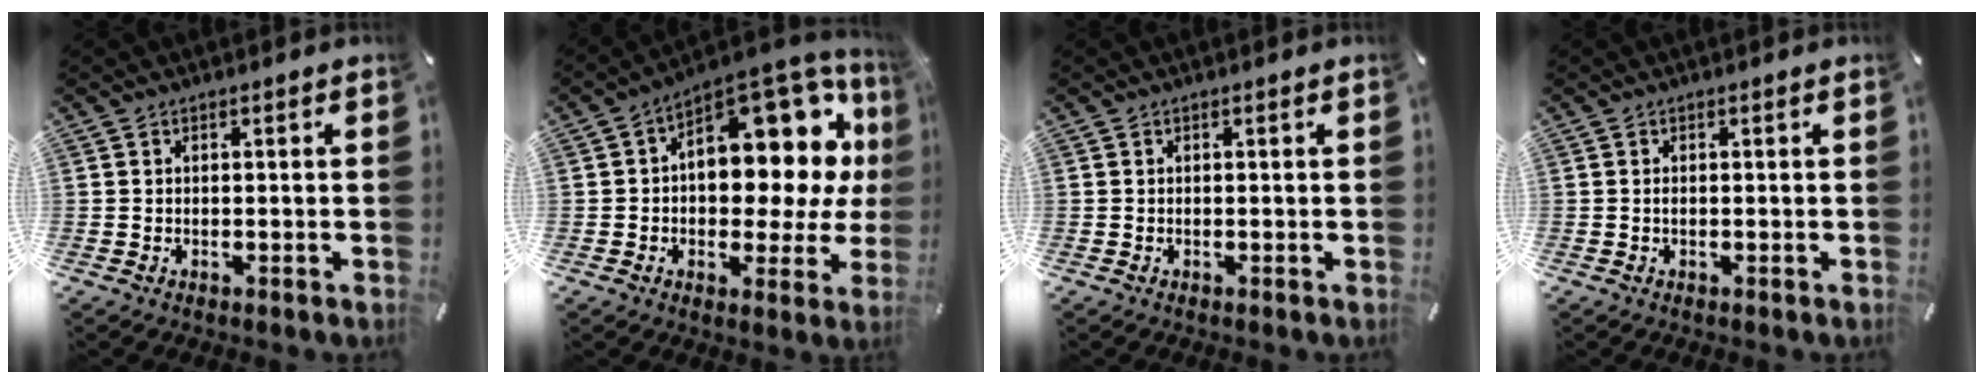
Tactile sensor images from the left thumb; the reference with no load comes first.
{"total": 16.0, "force": [6.3, 9.3, 11.4], "torque": [-0.132, -0.075, 0.100]}
{"total": 0.0}
{"total": 0.6, "force": [0.0, 0.3, 0.6], "torque": [-0.013, 0.000, -0.001]}